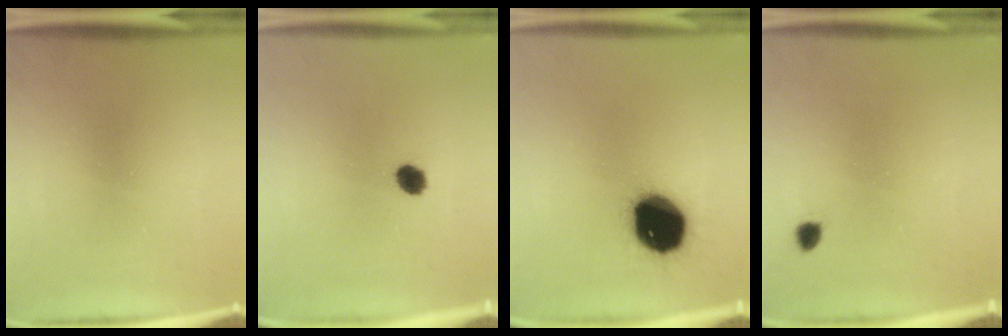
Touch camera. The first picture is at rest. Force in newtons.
{"total": 2.9}
{"total": 17.4}
{"total": 1.3}